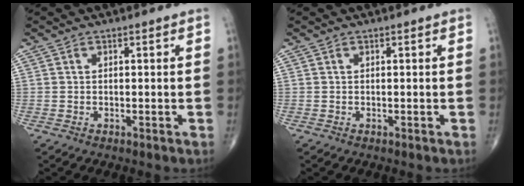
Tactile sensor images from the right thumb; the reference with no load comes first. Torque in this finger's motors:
{"motor_torque": [-0.04, 0.02, -0.05, -0.02, 0.02]}